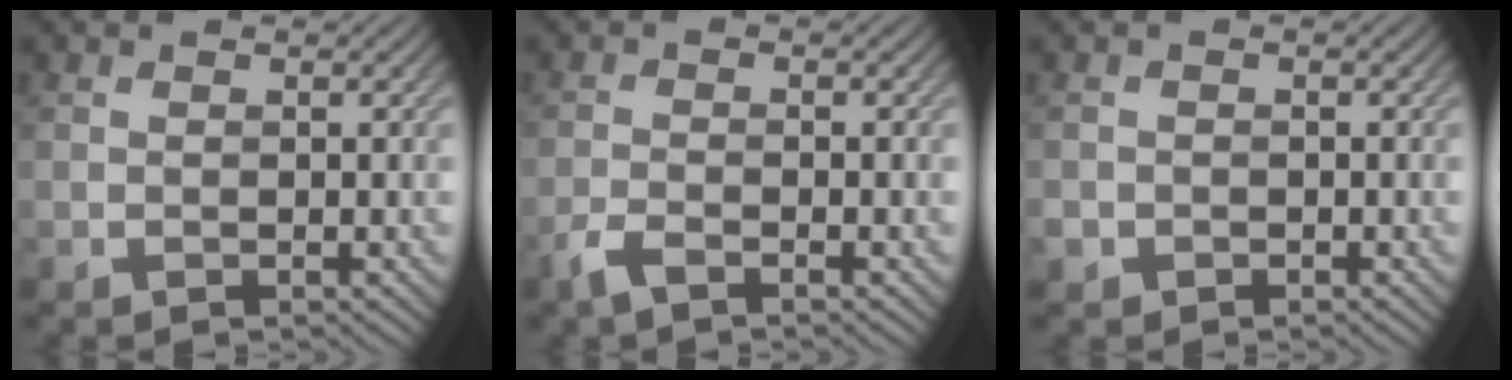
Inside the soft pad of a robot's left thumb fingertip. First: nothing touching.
{"total": 2.3, "force": [-1.7, 0.4, 1.5], "torque": [-0.036, -0.003, -0.041]}
{"total": 1.4, "force": [-0.8, 1.1, 0.2], "torque": [-0.004, -0.007, -0.018]}